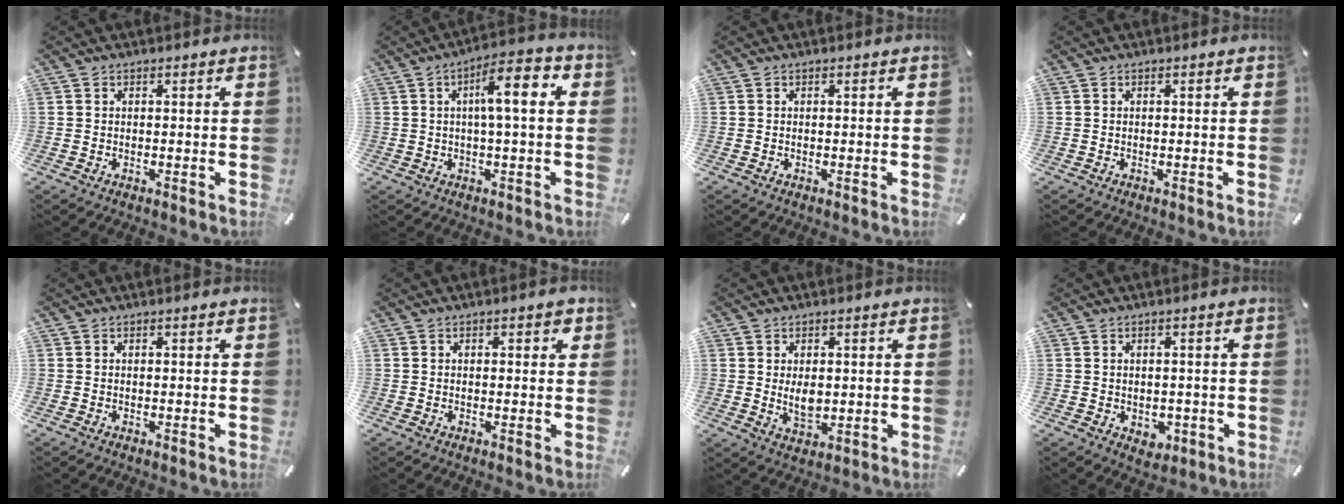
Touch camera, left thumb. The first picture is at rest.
{"total": 10.4, "force": [2.0, 2.6, 9.8], "torque": [-0.152, -0.001, 0.024]}
{"total": 0.0}
{"total": 0.0}
{"total": 0.0}
{"total": 1.4, "force": [0.5, 0.9, 0.9], "torque": [-0.011, 0.004, 0.005]}
{"total": 5.2, "force": [0.6, 3.6, 3.6], "torque": [-0.068, -0.008, 0.007]}
{"total": 2.9, "force": [-0.3, 2.6, 1.2], "torque": [-0.005, -0.002, -0.007]}